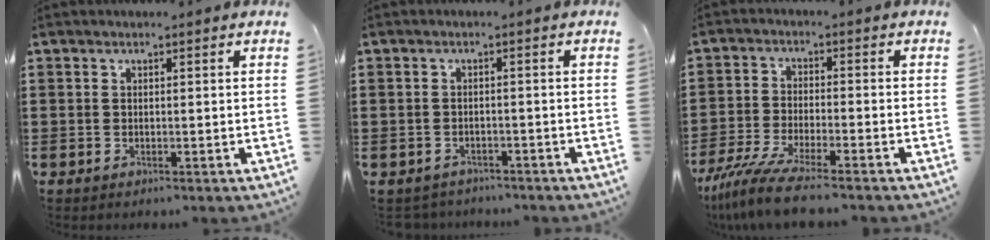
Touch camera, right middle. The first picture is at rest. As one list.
[{"total": 1.6, "force": [-1.6, 0.4, -0.2], "torque": [-0.004, 0.000, -0.037]}, {"total": 7.4, "force": [-6.2, 0.2, 4.0], "torque": [-0.100, -0.017, -0.124]}]